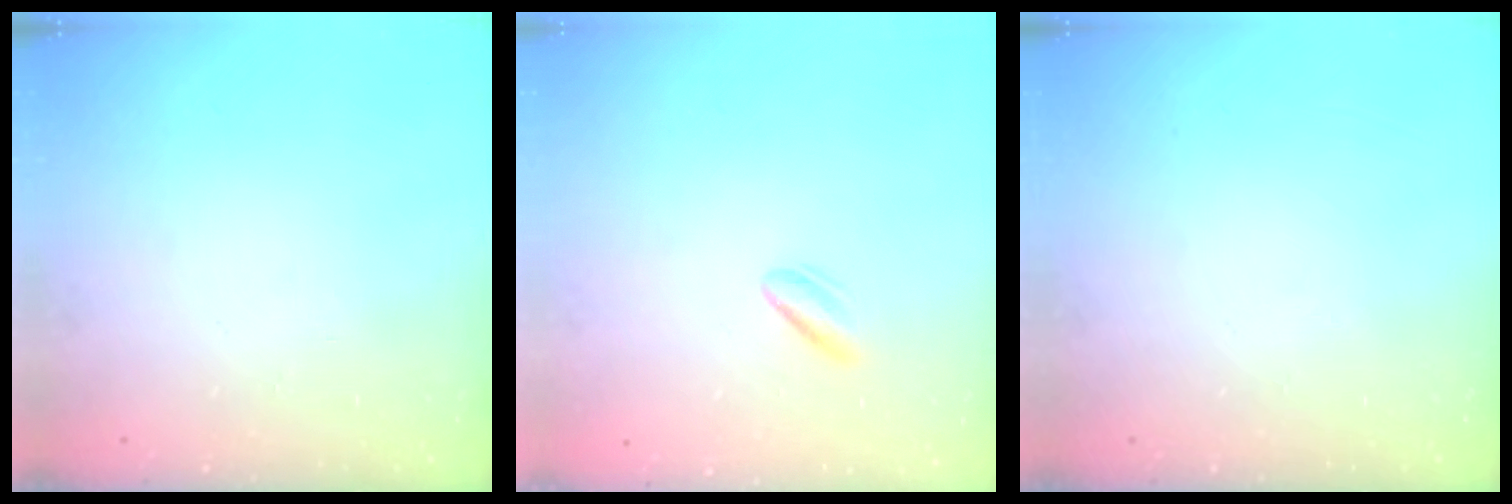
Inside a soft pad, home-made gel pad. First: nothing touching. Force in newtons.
{"total": 2.9, "press": 2.6, "slide": 1.3}
{"total": 0.0}